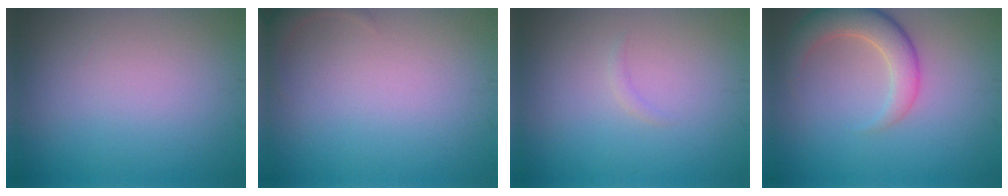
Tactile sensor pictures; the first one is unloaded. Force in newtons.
{"total": 1.7, "press": 1.7, "slide": 0.2}
{"total": 0.5, "press": 0.5, "slide": 0.1}
{"total": 4.5, "press": 4.5, "slide": 0.5}